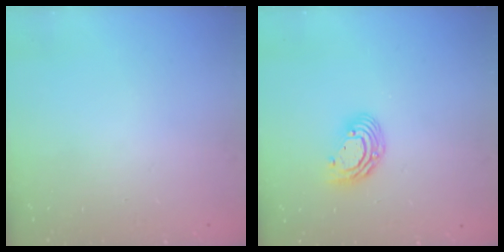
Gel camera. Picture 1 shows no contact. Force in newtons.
{"total": 9.1, "press": 9.1, "slide": 1.1}